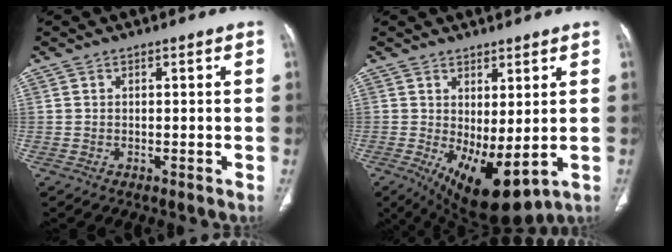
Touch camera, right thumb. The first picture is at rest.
{"total": 11.7, "force": [-1.4, 4.9, 10.5], "torque": [-0.163, -0.018, 0.002]}